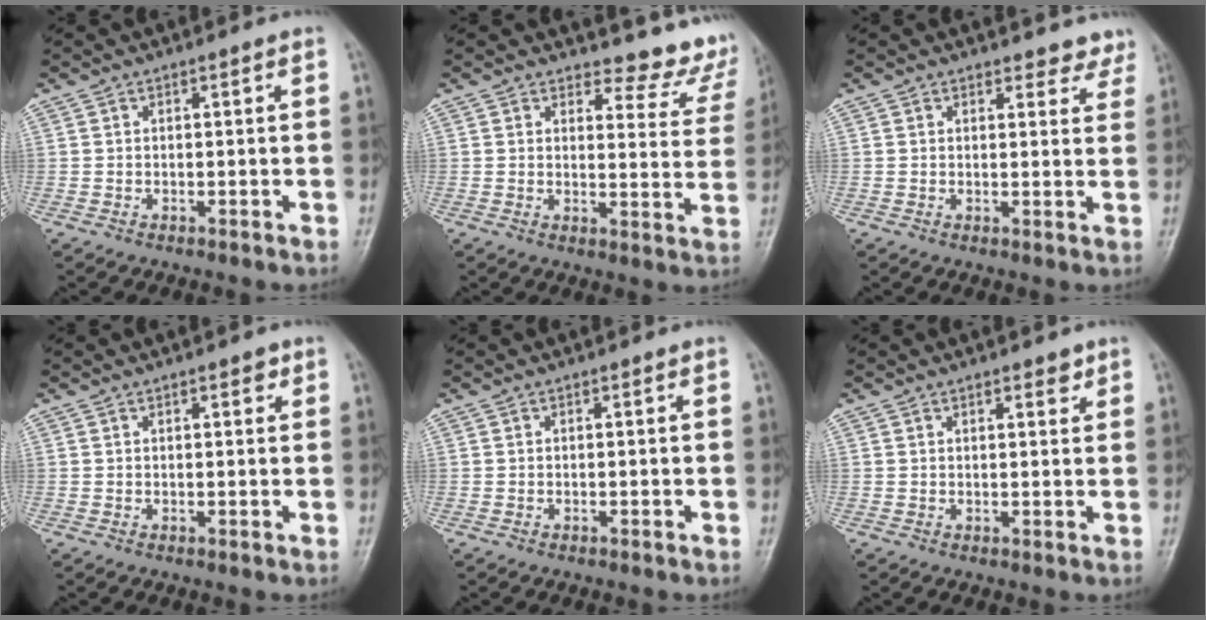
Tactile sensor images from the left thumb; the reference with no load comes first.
{"total": 9.1, "force": [8.7, 2.7, 0.7], "torque": [0.028, -0.090, 0.083]}
{"total": 4.6, "force": [4.2, 1.9, 0.1], "torque": [0.034, -0.026, 0.028]}
{"total": 1.9, "force": [1.1, 0.9, 1.2], "torque": [-0.007, -0.003, 0.013]}
{"total": 0.0}
{"total": 2.6, "force": [1.8, 1.0, 1.6], "torque": [-0.011, -0.009, 0.023]}